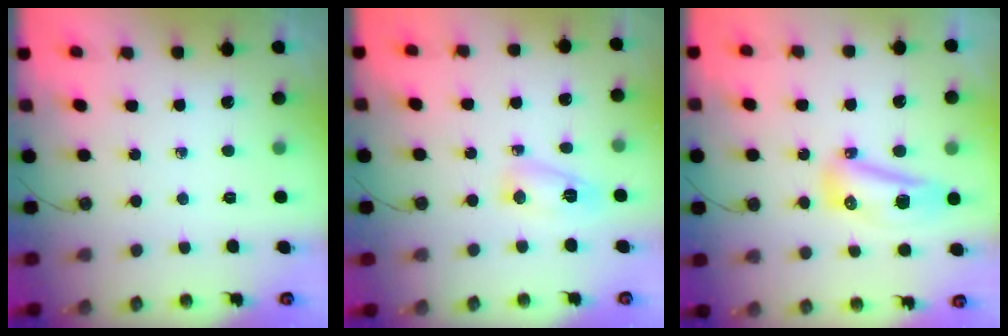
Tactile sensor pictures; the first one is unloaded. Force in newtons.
{"total": 5.0, "press": 5.0, "slide": 0.4}
{"total": 9.9, "press": 9.8, "slide": 1.3}